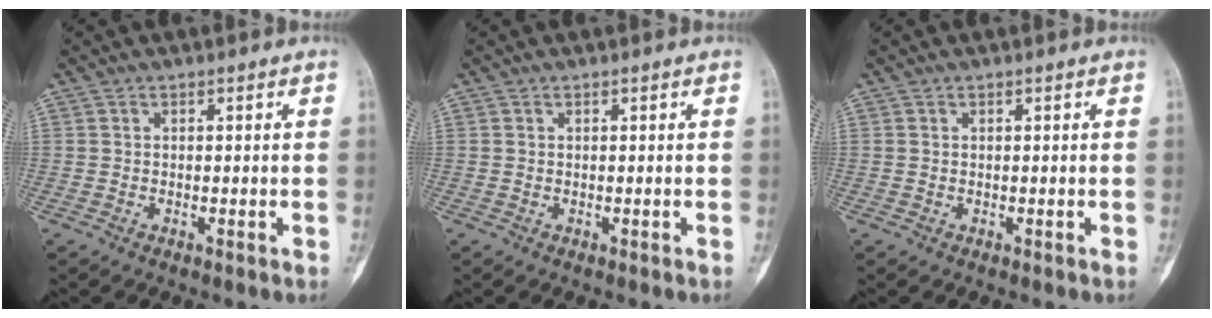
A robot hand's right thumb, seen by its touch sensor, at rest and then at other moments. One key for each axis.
{"total": 0.0}
{"total": 0.0}